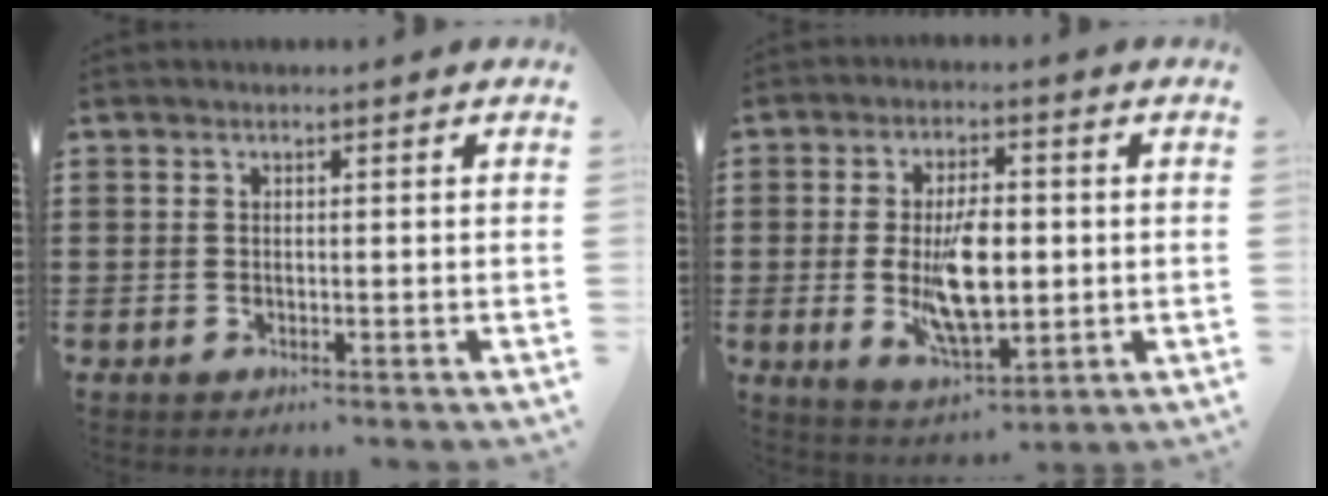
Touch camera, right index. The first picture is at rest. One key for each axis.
{"total": 10.1, "fx": -0.5, "fy": 4.5, "fz": 9.0, "tx": -0.170, "ty": -0.009, "tz": -0.013}